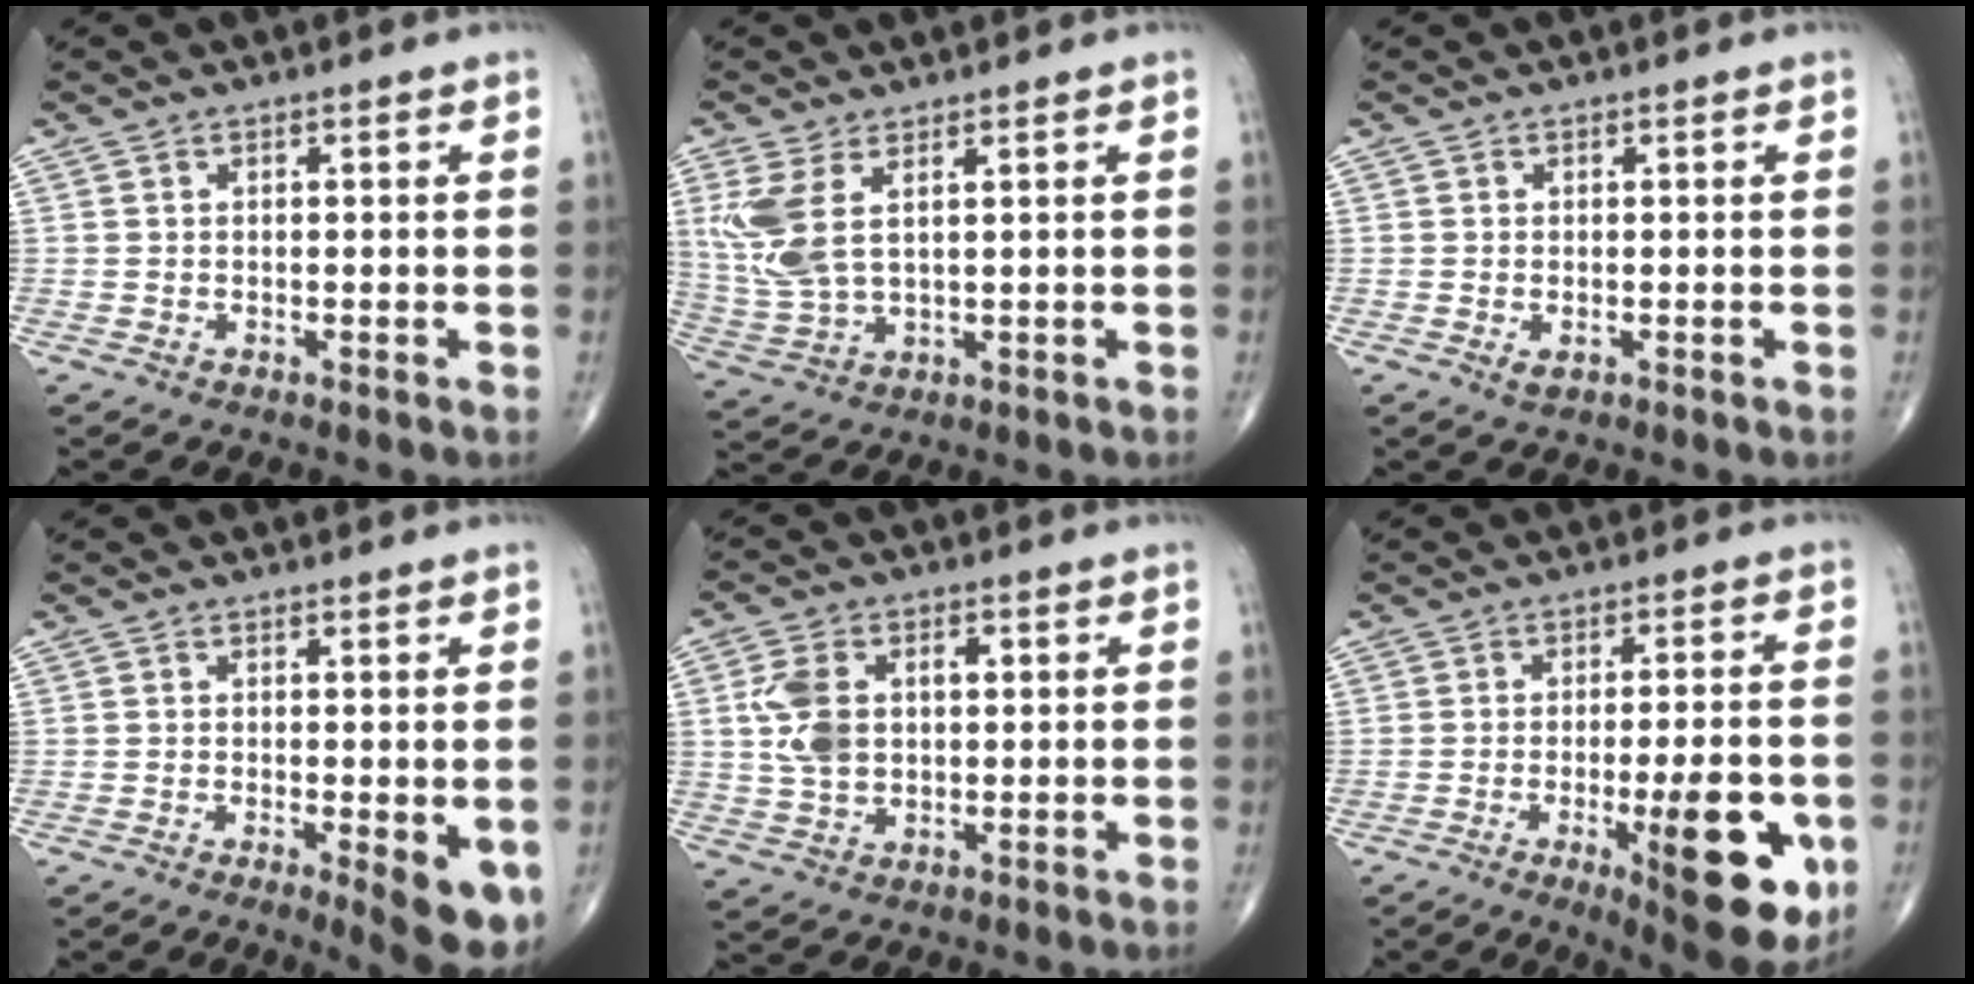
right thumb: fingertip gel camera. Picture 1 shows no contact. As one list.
[{"total": 8.7, "force": [2.8, 3.9, 7.3], "torque": [-0.179, -0.011, 0.070]}, {"total": 1.4, "force": [-0.3, 0.7, 1.1], "torque": [-0.021, -0.003, -0.004]}, {"total": 7.2, "force": [-2.0, 2.0, 6.7], "torque": [-0.086, -0.018, -0.027]}, {"total": 9.2, "force": [1.3, 6.1, 6.7], "torque": [-0.126, 0.010, 0.027]}, {"total": 16.8, "force": [-5.2, 4.9, 15.3], "torque": [-0.184, 0.004, -0.061]}]